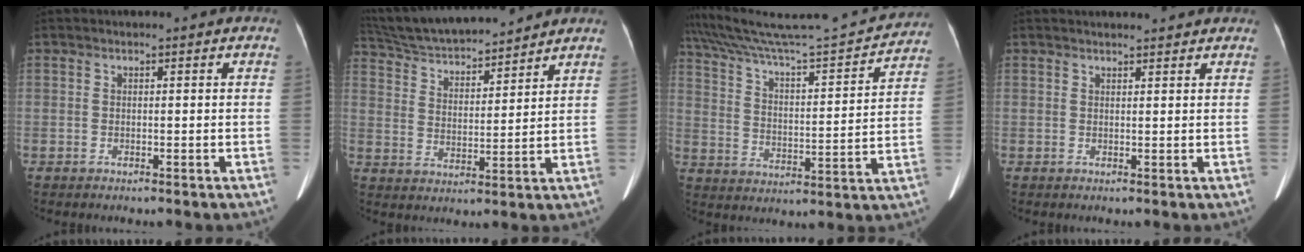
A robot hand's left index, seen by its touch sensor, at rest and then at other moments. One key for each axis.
{"total": 16.6, "fx": 15.3, "fy": 2.2, "fz": 6.0, "tx": -0.111, "ty": 0.026, "tz": 0.261}
{"total": 21.7, "fx": 20.5, "fy": 0.4, "fz": 7.2, "tx": -0.129, "ty": -0.024, "tz": 0.301}
{"total": 4.8, "fx": 4.6, "fy": 0.7, "fz": 1.2, "tx": -0.016, "ty": 0.019, "tz": 0.054}